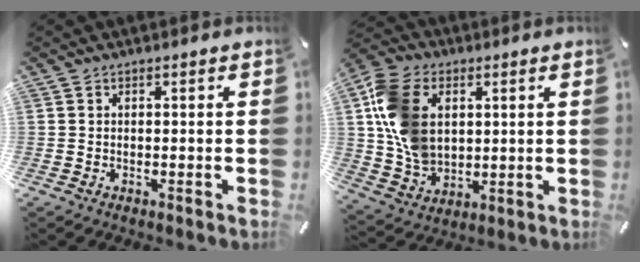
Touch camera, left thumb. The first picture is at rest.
{"total": 14.3, "force": [2.8, 11.0, 8.8], "torque": [-0.201, 0.013, 0.053]}